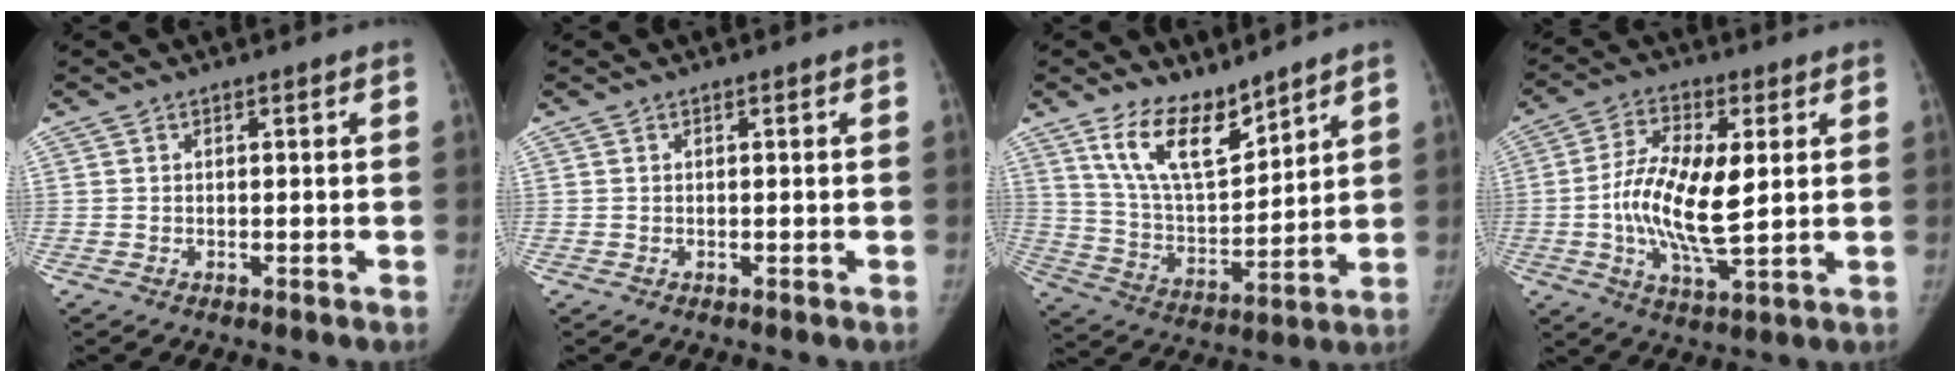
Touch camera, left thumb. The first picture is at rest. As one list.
[{"total": 0.0}, {"total": 12.6, "force": [9.2, 5.0, 7.0], "torque": [-0.100, -0.068, 0.186]}, {"total": 13.5, "force": [0.7, 5.1, 12.4], "torque": [-0.235, -0.009, 0.010]}]